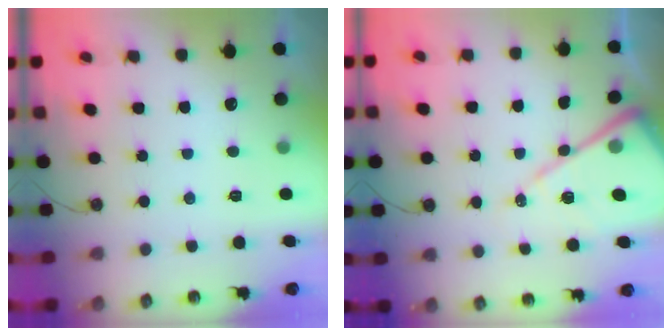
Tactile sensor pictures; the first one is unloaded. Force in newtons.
{"total": 15.4, "press": 15.3, "slide": 1.5}